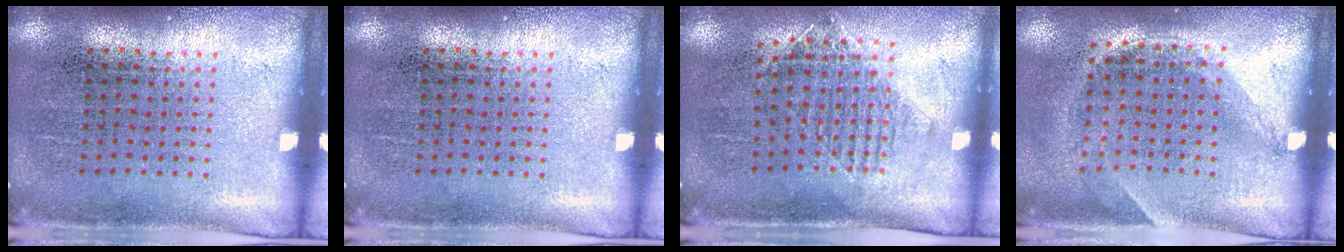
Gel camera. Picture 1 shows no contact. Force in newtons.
{"total": 0.0}
{"total": 1.2, "press": 1.1, "slide": 0.6}
{"total": 1.4, "press": 1.0, "slide": 1.0}